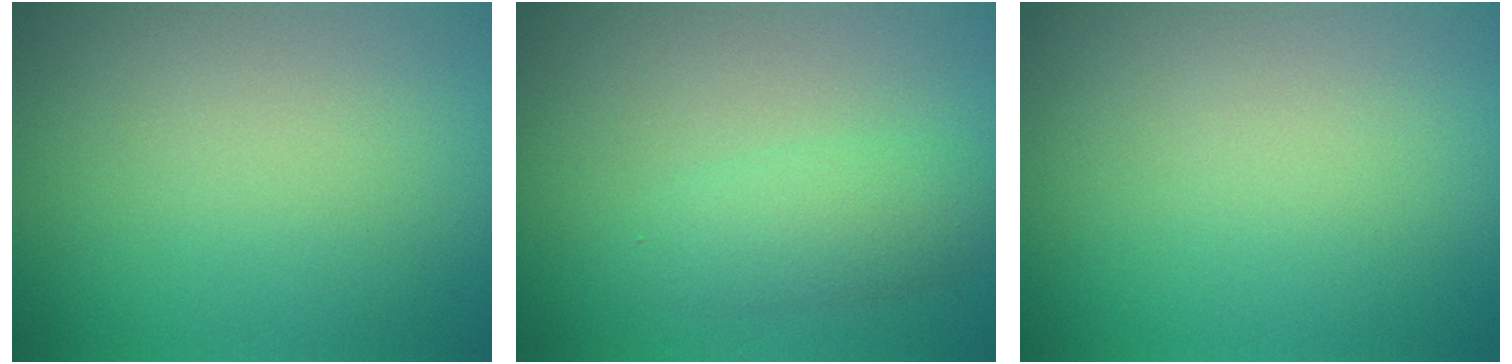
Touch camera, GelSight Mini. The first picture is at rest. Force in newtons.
{"total": 2.4, "press": 2.4, "slide": 0.2}
{"total": 0.0}